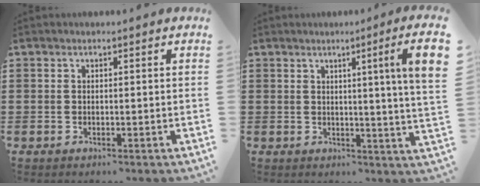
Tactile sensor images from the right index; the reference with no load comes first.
{"total": 5.7, "force": [1.9, -1.4, 5.2], "torque": [-0.084, -0.013, 0.023]}